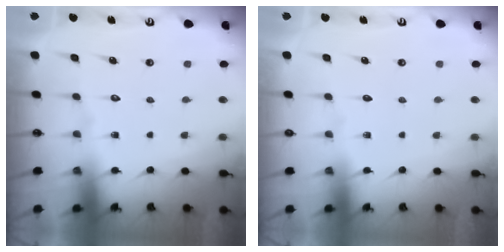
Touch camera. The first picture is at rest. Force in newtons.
{"total": 0.0}